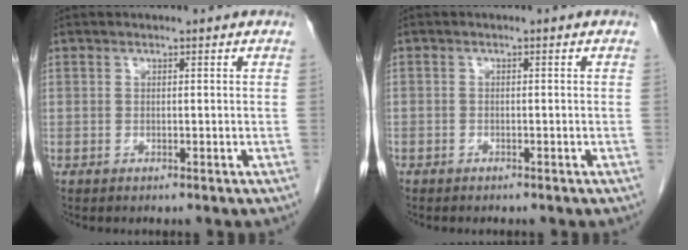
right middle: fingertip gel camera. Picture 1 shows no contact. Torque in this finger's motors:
{"motor_torque": [1.00, -0.99, -0.01, -0.16]}